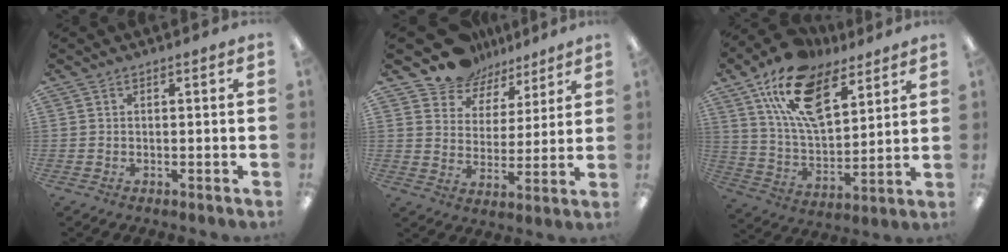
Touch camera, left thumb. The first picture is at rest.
{"total": 12.1, "force": [10.4, 6.1, 1.1], "torque": [-0.038, -0.087, 0.198]}
{"total": 18.7, "force": [11.5, 9.2, 11.5], "torque": [-0.212, -0.042, 0.208]}